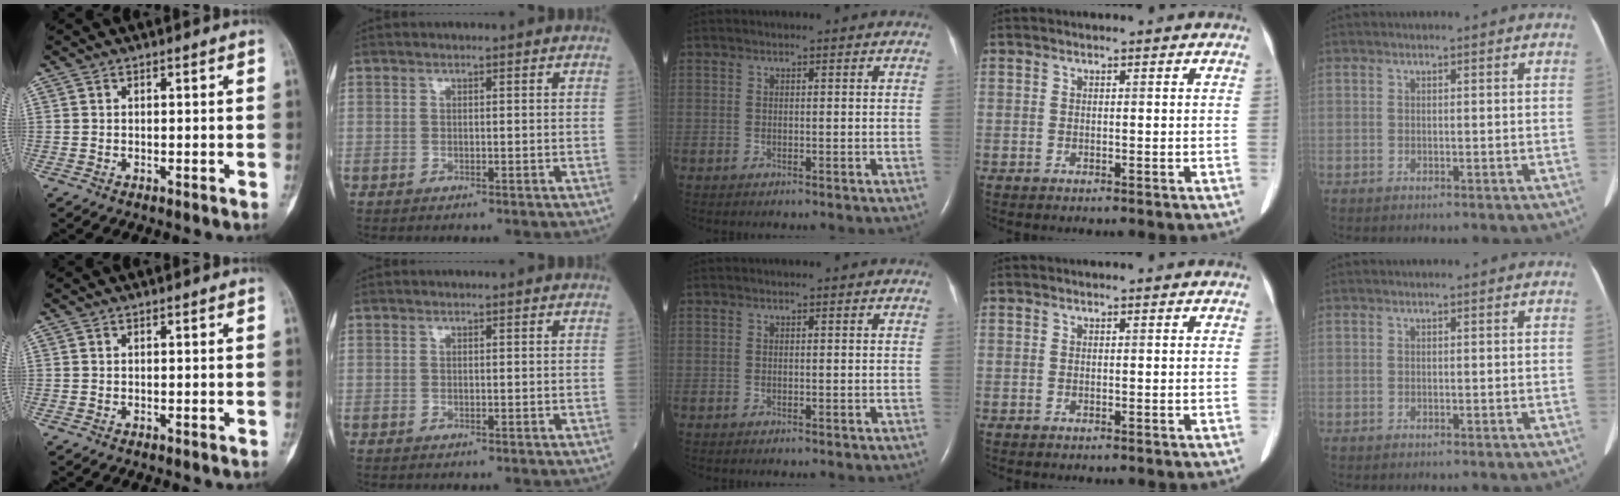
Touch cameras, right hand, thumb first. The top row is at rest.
{}